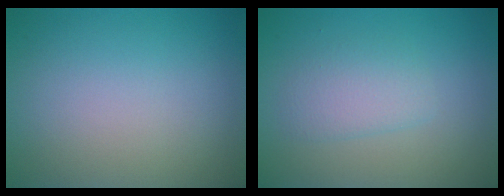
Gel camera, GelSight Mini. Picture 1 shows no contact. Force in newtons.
{"total": 2.2, "press": 2.2, "slide": 0.1}